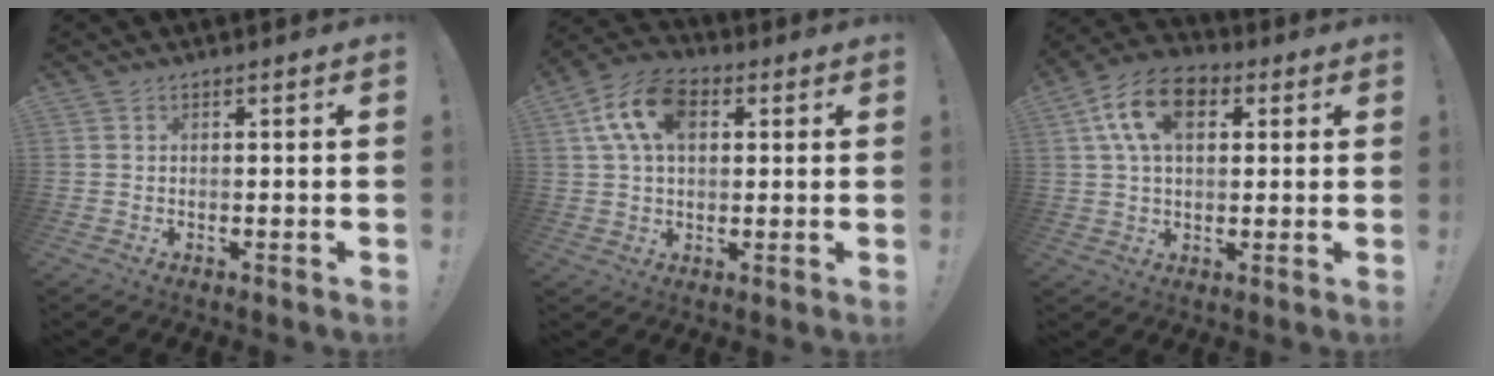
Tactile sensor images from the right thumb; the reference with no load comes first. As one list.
[{"total": 14.0, "force": [4.4, 9.0, 9.8], "torque": [-0.176, 0.004, 0.083]}, {"total": 14.5, "force": [5.0, 9.2, 10.1], "torque": [-0.179, 0.002, 0.094]}]